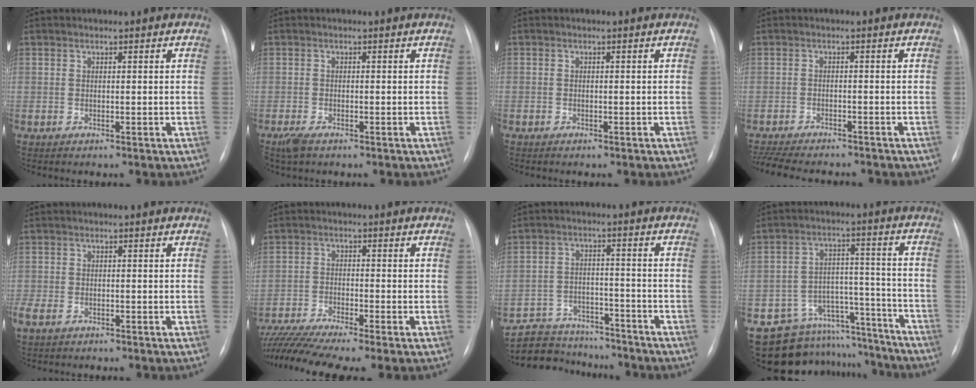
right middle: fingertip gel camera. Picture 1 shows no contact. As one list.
[{"total": 2.7, "force": [-1.8, 1.0, 1.6], "torque": [-0.040, -0.006, -0.029]}, {"total": 0.9, "force": [-0.7, 0.6, 0.2], "torque": [-0.007, 0.002, -0.008]}, {"total": 12.5, "force": [-11.2, 2.8, 4.8], "torque": [-0.100, -0.010, -0.154]}, {"total": 3.8, "force": [-2.6, 2.0, 1.8], "torque": [-0.043, -0.008, -0.042]}, {"total": 10.5, "force": [-9.0, -0.7, 5.4], "torque": [-0.105, -0.017, -0.152]}, {"total": 11.9, "force": [-11.1, 4.1, 1.8], "torque": [-0.034, 0.020, -0.167]}, {"total": 14.1, "force": [-12.5, 6.3, 1.1], "torque": [-0.008, 0.071, -0.175]}]